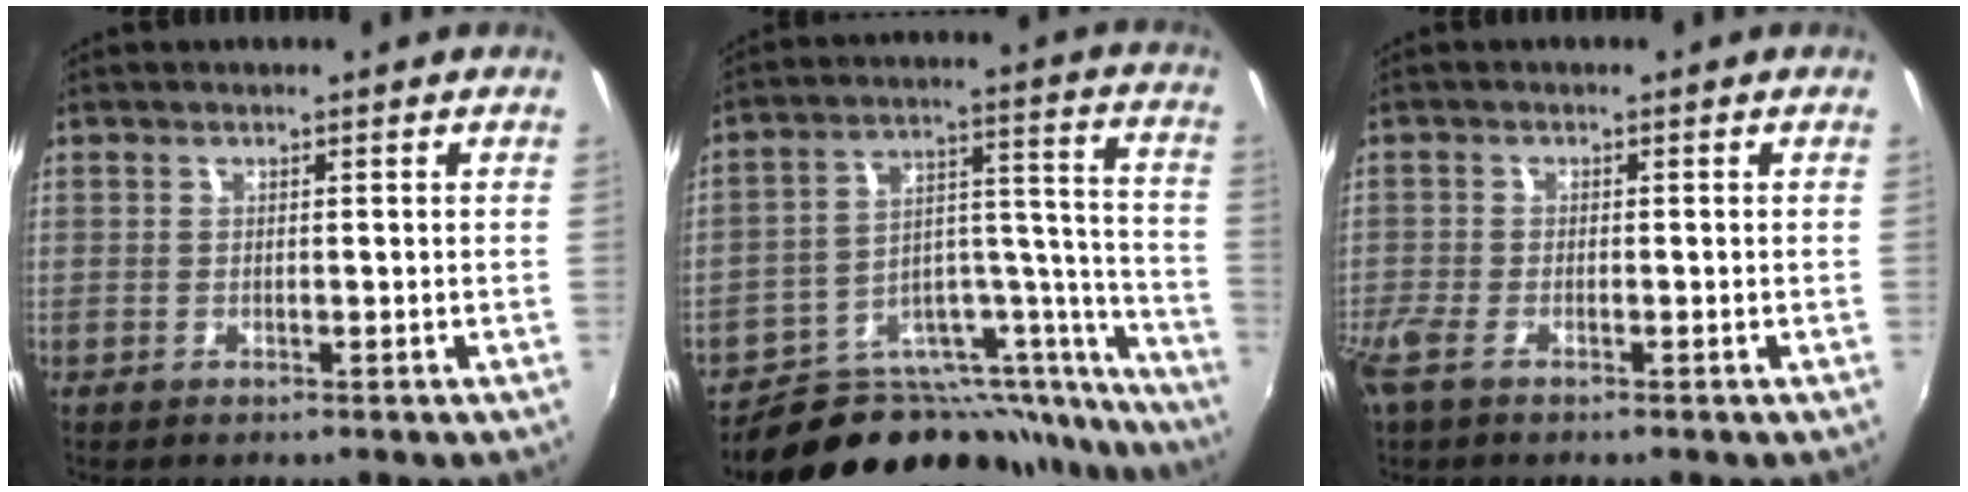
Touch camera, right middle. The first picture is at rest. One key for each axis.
{"total": 24.3, "fx": -20.4, "fy": 9.5, "fz": 9.3, "tx": -0.094, "ty": 0.058, "tz": -0.289}
{"total": 3.6, "fx": -2.4, "fy": 1.2, "fz": 2.3, "tx": -0.061, "ty": -0.010, "tz": -0.050}